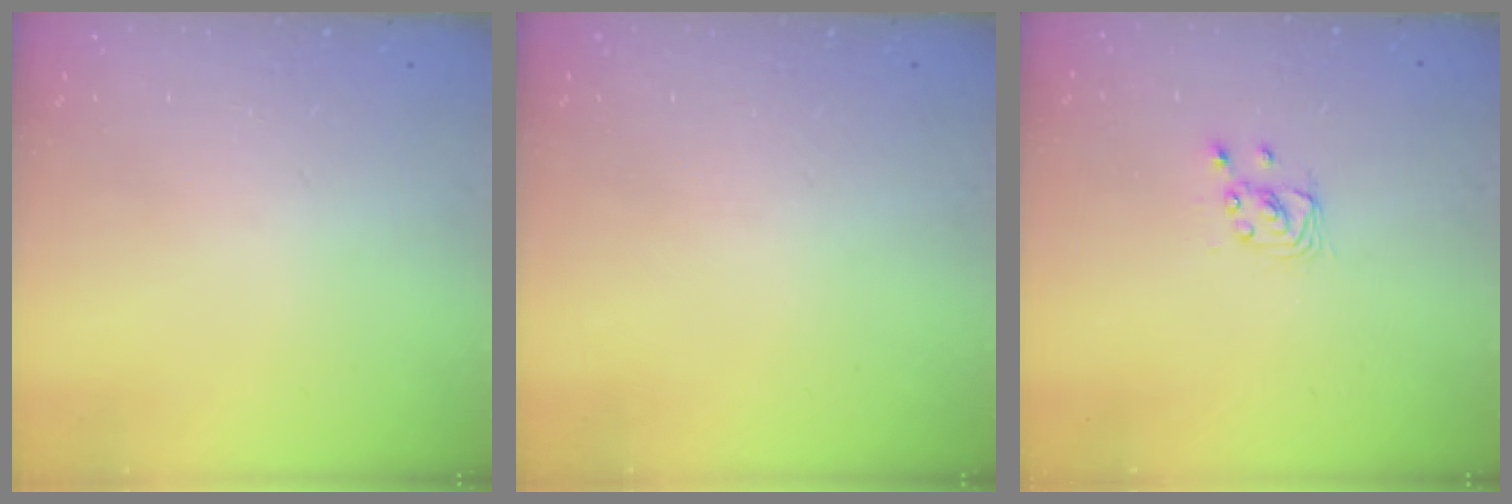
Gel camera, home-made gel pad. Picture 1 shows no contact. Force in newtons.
{"total": 0.0}
{"total": 2.8, "press": 2.8, "slide": 0.2}